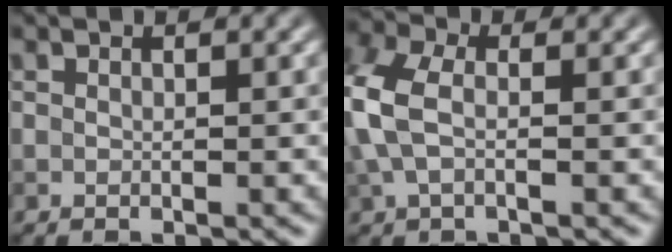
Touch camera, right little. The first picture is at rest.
{"total": 5.4, "force": [-0.1, 3.2, 4.3], "torque": [-0.120, 0.009, -0.012]}